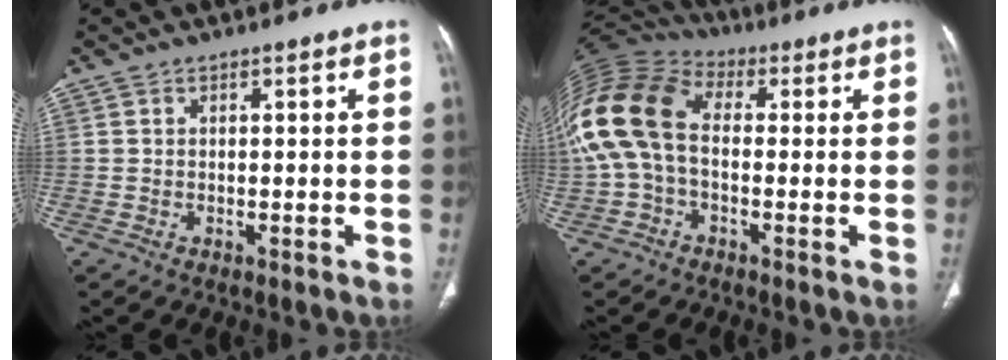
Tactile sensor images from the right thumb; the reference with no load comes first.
{"total": 16.4, "force": [0.1, 10.6, 12.5], "torque": [-0.273, 0.039, -0.007]}